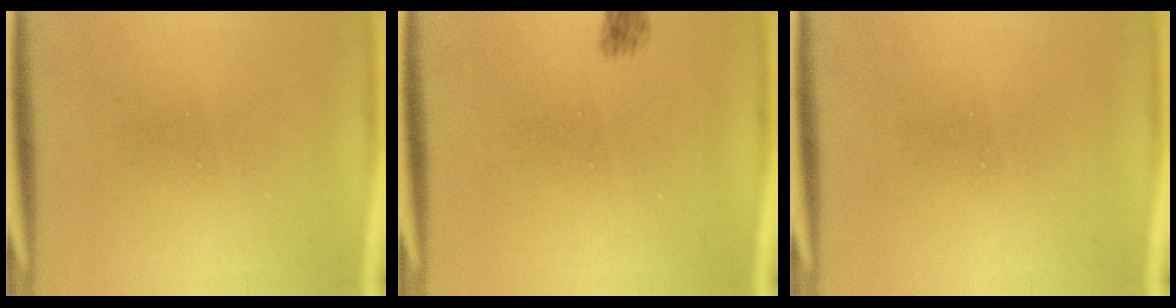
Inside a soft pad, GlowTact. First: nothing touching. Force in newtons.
{"total": 3.0}
{"total": 0.0}